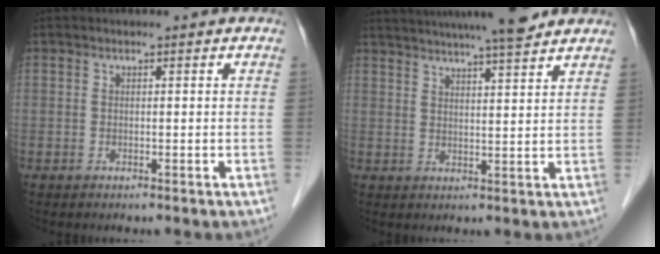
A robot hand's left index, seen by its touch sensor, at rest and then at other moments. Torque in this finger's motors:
{"motor_torque": [0.18, -0.41, 0.73, 0.19]}